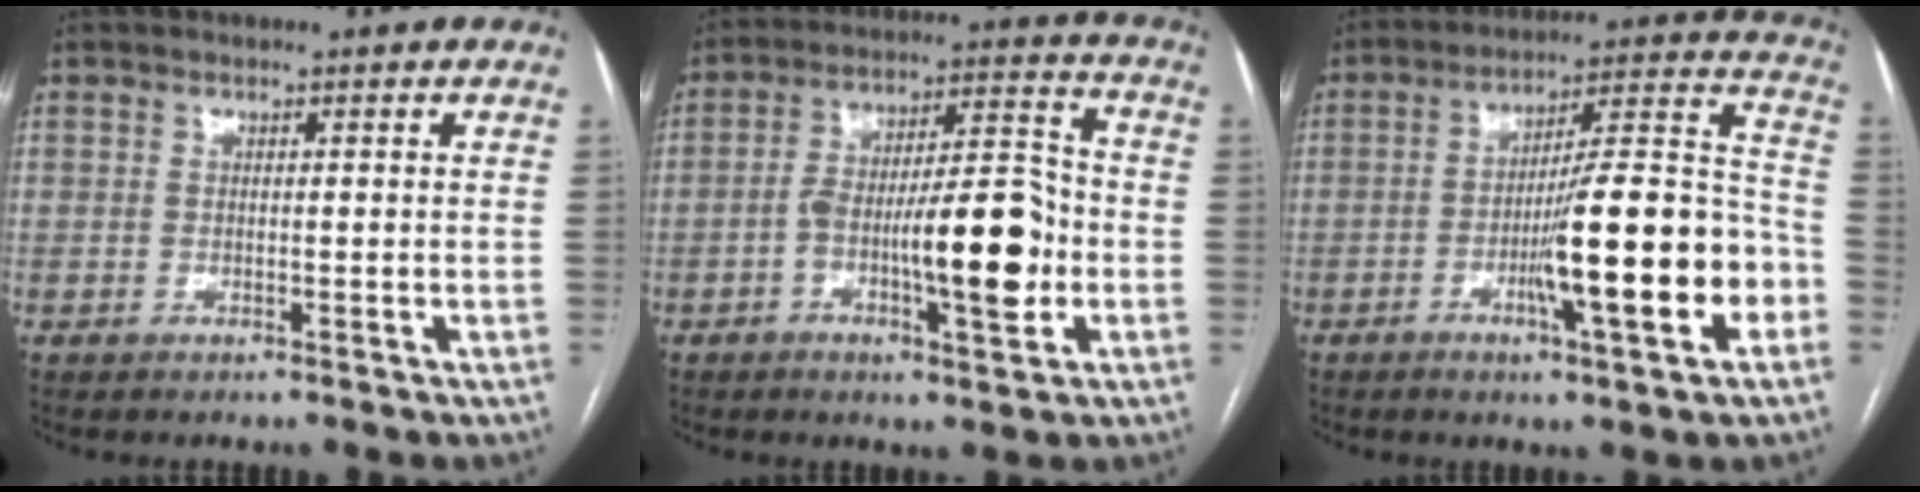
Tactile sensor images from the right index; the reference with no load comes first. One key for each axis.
{"total": 13.7, "fx": -3.6, "fy": 3.0, "fz": 12.8, "tx": -0.208, "ty": 0.021, "tz": -0.054}
{"total": 17.5, "fx": -5.8, "fy": 1.4, "fz": 16.4, "tx": -0.254, "ty": 0.008, "tz": -0.086}